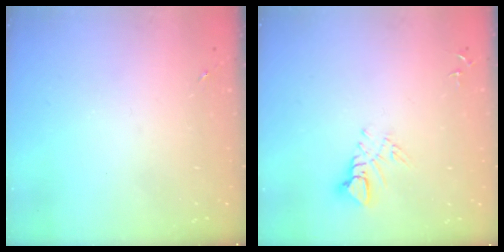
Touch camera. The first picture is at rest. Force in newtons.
{"total": 6.0, "press": 6.0, "slide": 0.2}